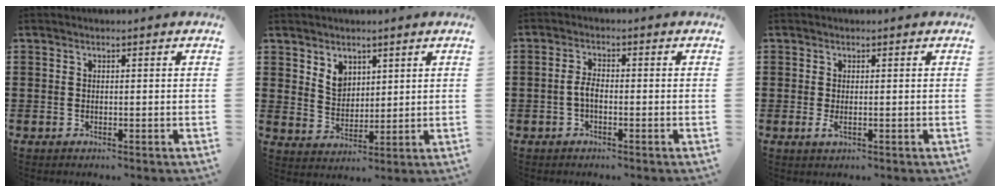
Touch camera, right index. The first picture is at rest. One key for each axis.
{"total": 4.2, "fx": 2.7, "fy": 3.0, "fz": 1.4, "tx": -0.039, "ty": 0.008, "tz": 0.051}
{"total": 2.6, "fx": -0.8, "fy": 1.0, "fz": 2.2, "tx": -0.058, "ty": -0.003, "tz": -0.019}
{"total": 1.2, "fx": -0.1, "fy": 0.3, "fz": 1.1, "tx": -0.028, "ty": -0.005, "tz": -0.005}